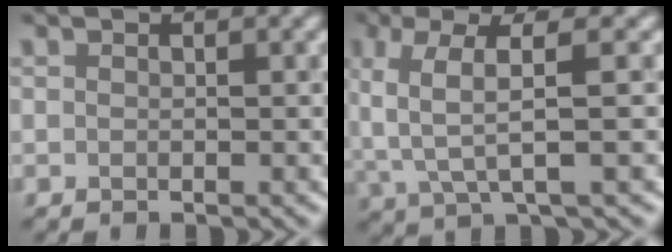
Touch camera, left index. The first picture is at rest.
{"total": 5.1, "force": [0.9, 1.4, 4.8], "torque": [-0.106, 0.002, 0.020]}